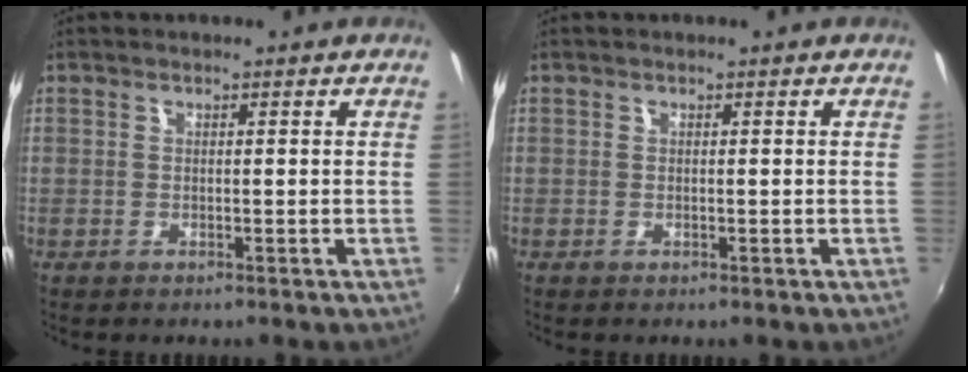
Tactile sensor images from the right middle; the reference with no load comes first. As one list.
[{"total": 0.0}]